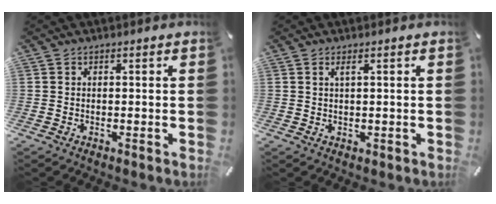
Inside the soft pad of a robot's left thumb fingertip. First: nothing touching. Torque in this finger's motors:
{"motor_torque": [0.15, -0.28, 0.09, -0.16, 0.03]}